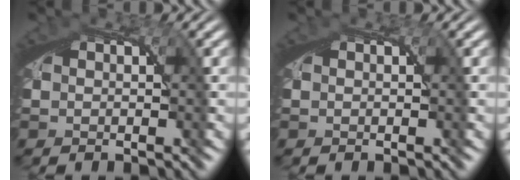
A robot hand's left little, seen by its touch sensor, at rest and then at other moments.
{"total": 0.0}